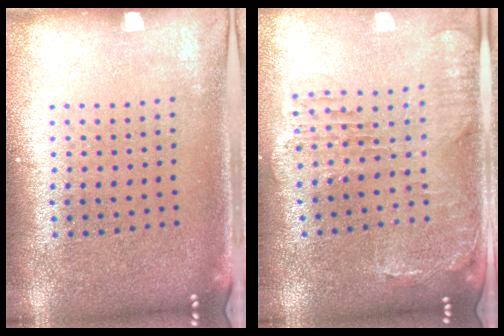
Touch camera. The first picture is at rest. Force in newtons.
{"total": 1.5, "press": 1.5, "slide": 0.4}